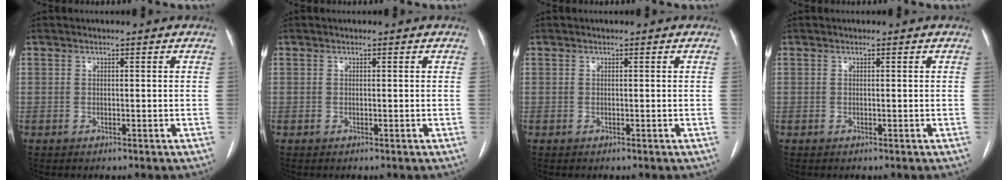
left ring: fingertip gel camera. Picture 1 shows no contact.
{"total": 0.0}
{"total": 0.0}
{"total": 0.0}